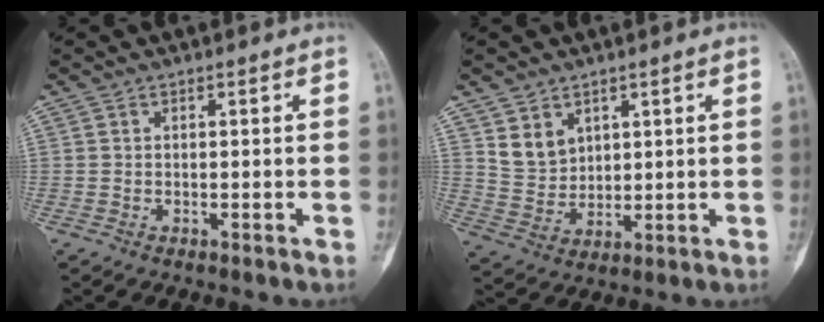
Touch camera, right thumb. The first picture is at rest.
{"total": 5.9, "force": [3.2, 4.4, 2.3], "torque": [-0.023, -0.025, 0.074]}